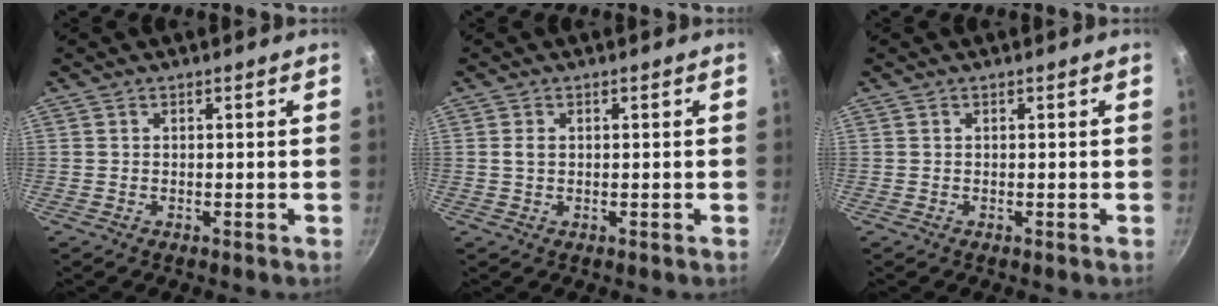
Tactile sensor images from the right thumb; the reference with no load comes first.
{"total": 1.4, "force": [0.2, 1.0, 1.0], "torque": [-0.017, 0.001, 0.003]}
{"total": 0.0}